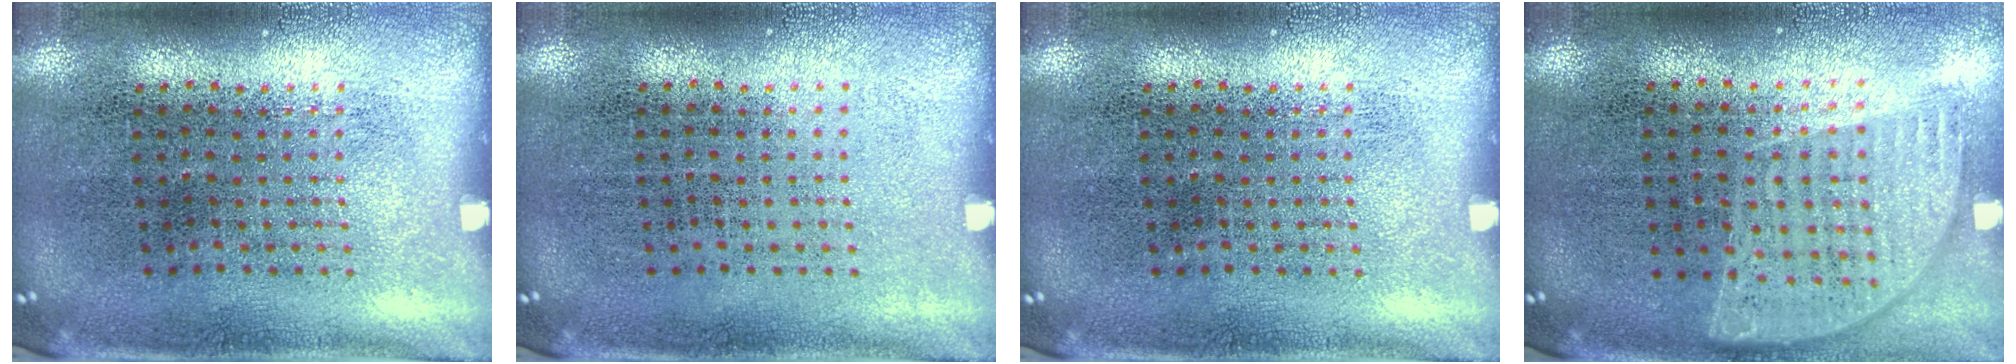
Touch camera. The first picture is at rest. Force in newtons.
{"total": 0.0}
{"total": 0.0}
{"total": 0.9, "press": 0.8, "slide": 0.2}